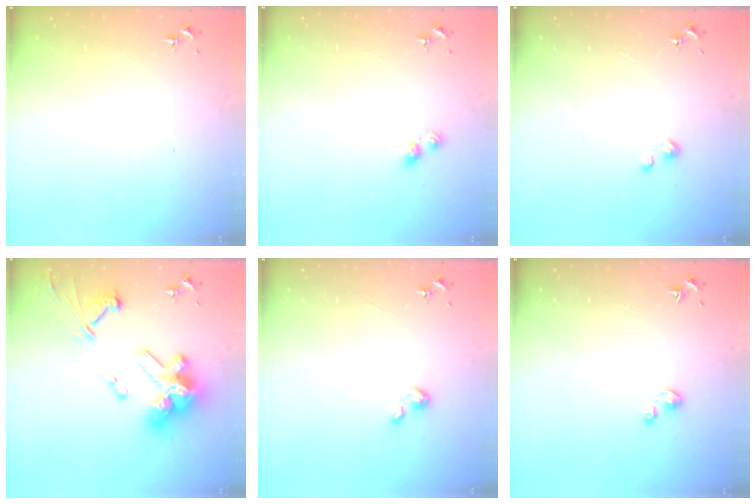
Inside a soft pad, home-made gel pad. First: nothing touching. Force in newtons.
{"total": 4.7, "press": 4.5, "slide": 1.3}
{"total": 2.7, "press": 2.7, "slide": 0.3}
{"total": 23.3, "press": 23.1, "slide": 2.3}
{"total": 3.2, "press": 3.2, "slide": 0.3}
{"total": 2.5, "press": 2.5, "slide": 0.2}